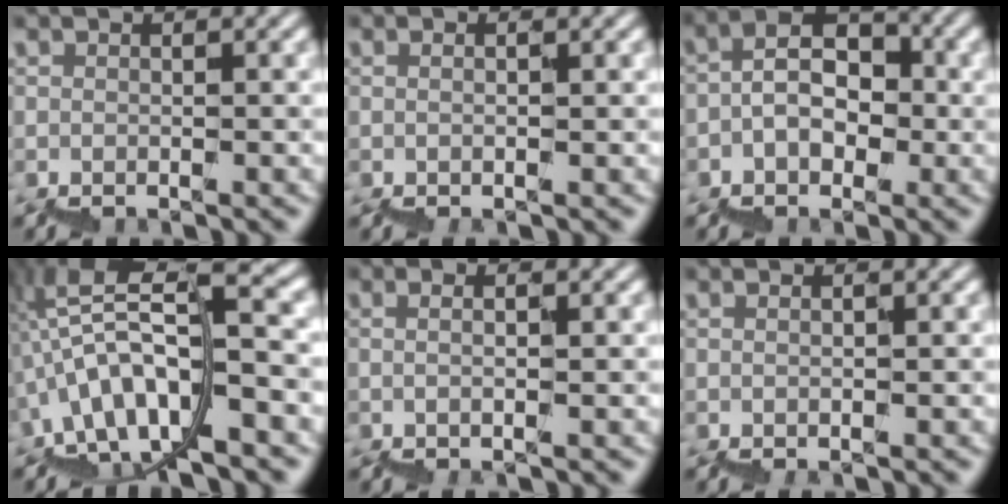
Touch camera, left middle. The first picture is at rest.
{"total": 0.9, "force": [0.2, 0.1, 0.8], "torque": [-0.011, 0.001, 0.000]}
{"total": 3.4, "force": [-0.6, 2.6, 2.1], "torque": [-0.027, 0.012, -0.021]}
{"total": 10.1, "force": [0.3, 3.5, 9.5], "torque": [-0.162, 0.028, 0.012]}
{"total": 1.5, "force": [0.3, 0.2, 1.4], "torque": [-0.025, 0.004, 0.005]}
{"total": 0.6, "force": [0.2, 0.0, 0.6], "torque": [-0.007, 0.001, 0.000]}